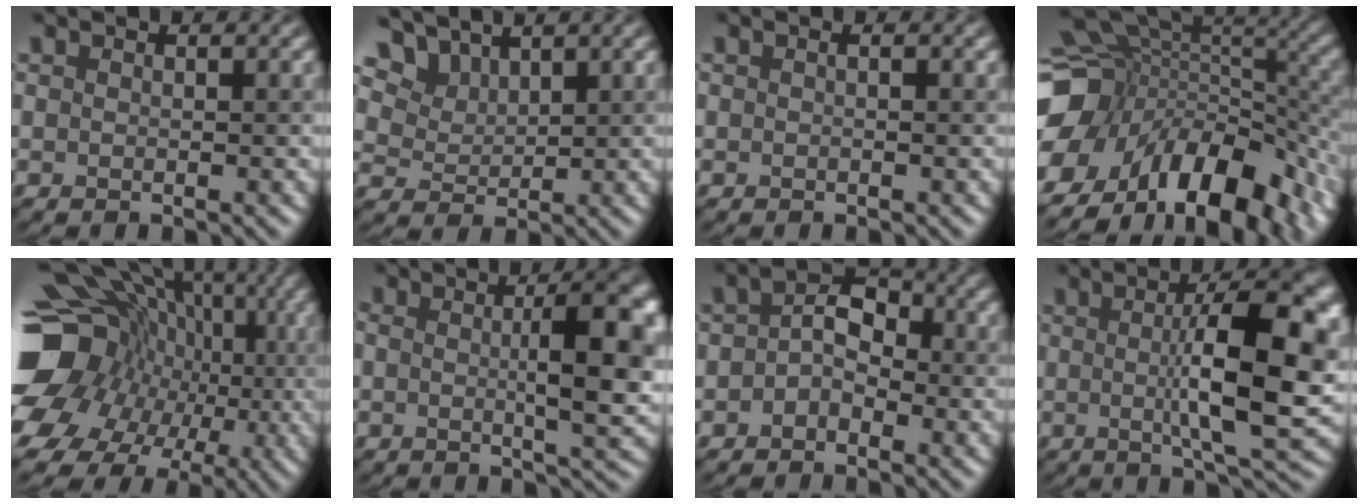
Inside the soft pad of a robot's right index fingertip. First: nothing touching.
{"total": 5.3, "force": [4.6, 2.4, 1.1], "torque": [-0.056, 0.005, 0.107]}
{"total": 0.5, "force": [0.2, 0.1, 0.5], "torque": [0.003, -0.001, -0.004]}
{"total": 14.3, "force": [-6.2, 9.3, 9.1], "torque": [-0.169, 0.002, -0.076]}
{"total": 16.5, "force": [-1.8, 13.7, 8.9], "torque": [-0.165, 0.012, -0.032]}
{"total": 7.3, "force": [0.0, 1.7, 7.1], "torque": [-0.099, 0.016, 0.007]}
{"total": 2.9, "force": [-0.7, 1.8, 2.1], "torque": [-0.035, 0.024, -0.012]}
{"total": 10.0, "force": [0.3, 2.1, 9.7], "torque": [-0.135, 0.015, 0.013]}